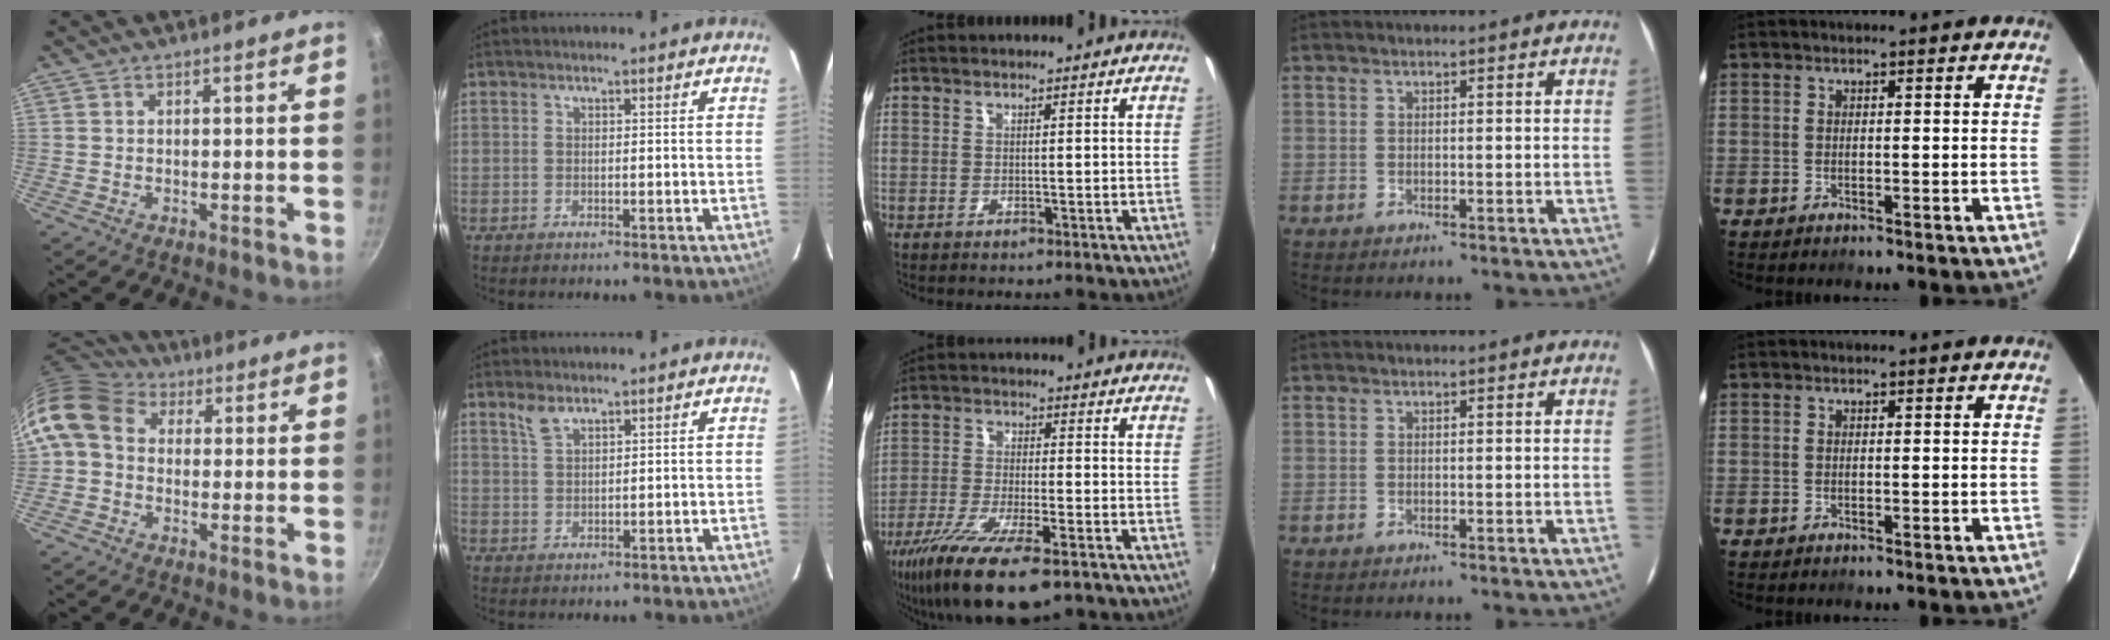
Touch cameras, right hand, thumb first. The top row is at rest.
{"thumb": {"total": 12.0, "force": [2.2, 9.6, 6.9], "torque": [-0.129, 0.023, 0.020]}, "index": {"total": 2.9, "force": [2.2, 1.0, 1.5], "torque": [-0.031, 0.005, 0.046]}, "middle": {"total": 15.0, "force": [-9.7, 3.7, 10.8], "torque": [-0.221, -0.051, -0.177]}}